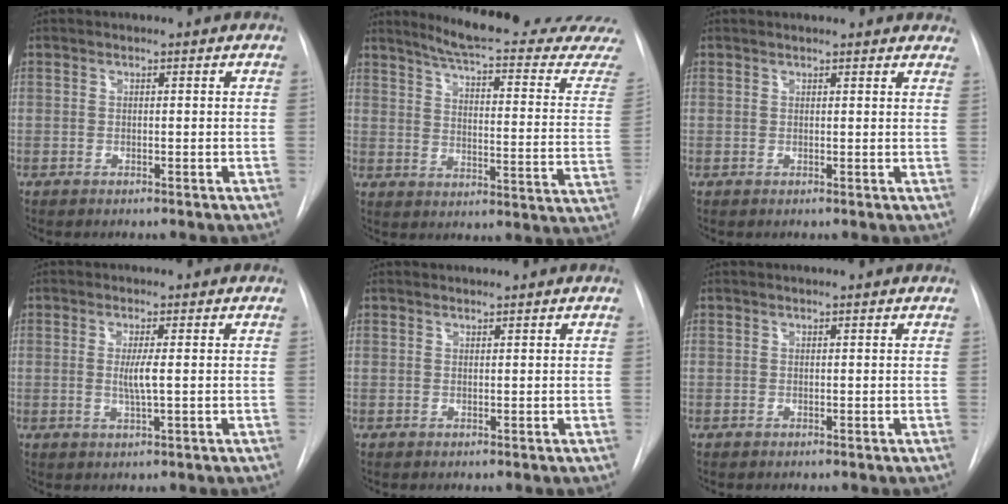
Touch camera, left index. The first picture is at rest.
{"total": 23.4, "force": [21.9, 0.4, 8.3], "torque": [-0.115, -0.114, 0.260]}
{"total": 9.0, "force": [8.3, 2.3, 2.8], "torque": [-0.016, 0.009, 0.080]}
{"total": 2.7, "force": [0.0, -0.2, 2.7], "torque": [-0.056, -0.008, -0.002]}
{"total": 0.8, "force": [0.8, 0.0, 0.0], "torque": [-0.005, 0.005, 0.017]}
{"total": 1.2, "force": [1.2, 0.1, 0.4], "torque": [-0.010, 0.013, 0.015]}